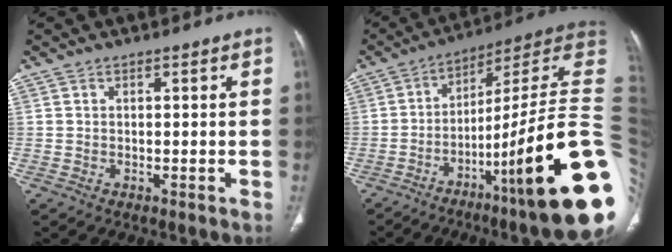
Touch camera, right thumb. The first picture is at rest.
{"total": 29.3, "force": [-6.5, 3.9, 28.3], "torque": [-0.321, 0.039, -0.104]}